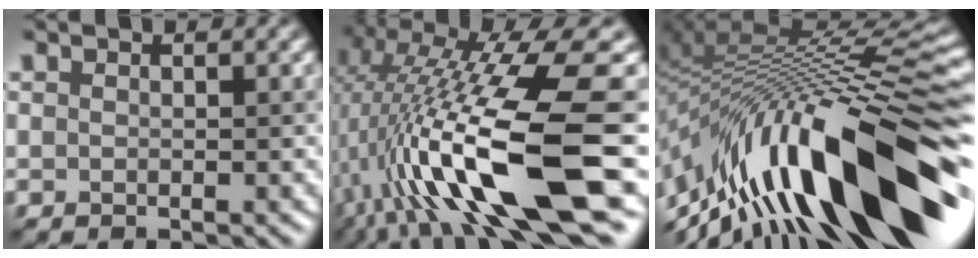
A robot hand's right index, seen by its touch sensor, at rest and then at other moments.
{"total": 14.8, "force": [-1.5, 3.1, 14.4], "torque": [-0.235, 0.017, -0.015]}
{"total": 16.2, "force": [-6.1, 5.3, 14.1], "torque": [-0.231, 0.032, -0.102]}